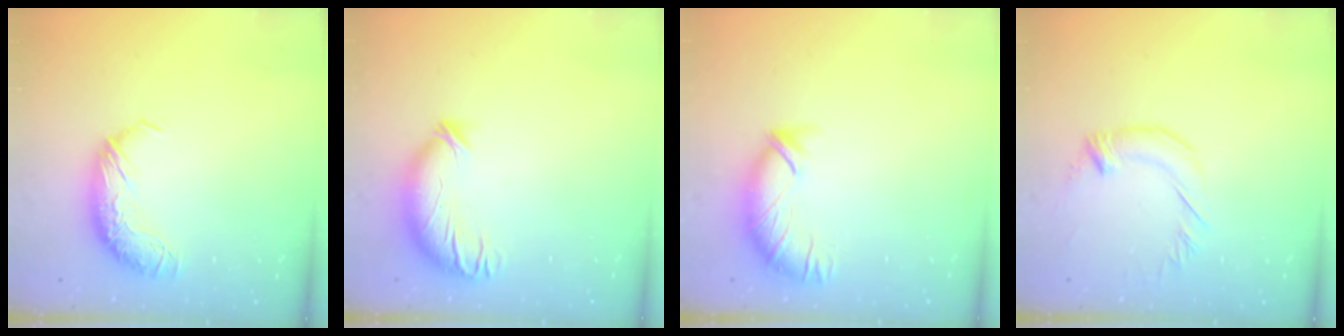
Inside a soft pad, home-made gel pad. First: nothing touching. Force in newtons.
{"total": 3.6, "press": 2.9, "slide": 2.1}
{"total": 3.4, "press": 3.2, "slide": 1.3}
{"total": 2.1, "press": 2.0, "slide": 0.5}